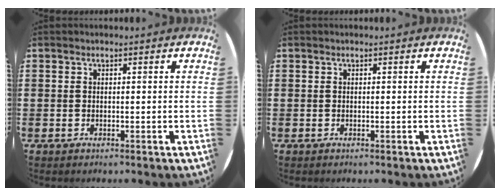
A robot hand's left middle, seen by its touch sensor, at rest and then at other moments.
{"total": 0.0}